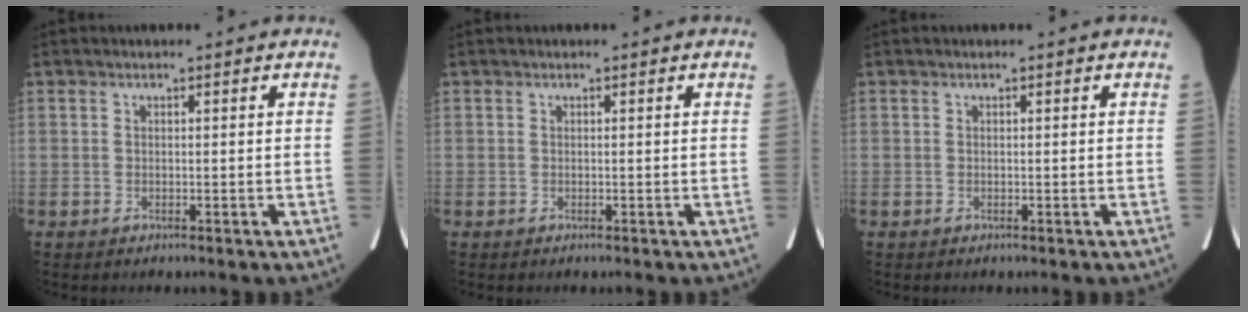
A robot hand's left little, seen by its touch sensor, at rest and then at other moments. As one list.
[{"total": 0.0}, {"total": 0.0}]